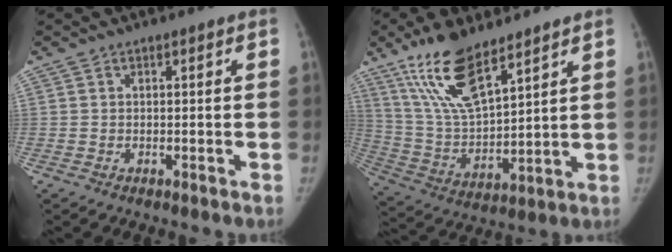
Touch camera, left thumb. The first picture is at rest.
{"total": 15.6, "force": [10.5, 5.0, 10.4], "torque": [-0.183, -0.051, 0.216]}